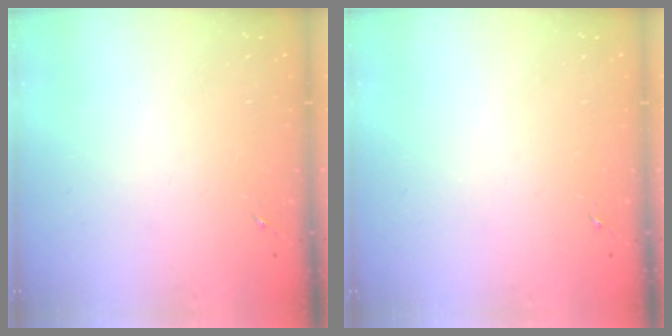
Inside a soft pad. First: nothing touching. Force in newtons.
{"total": 0.0}